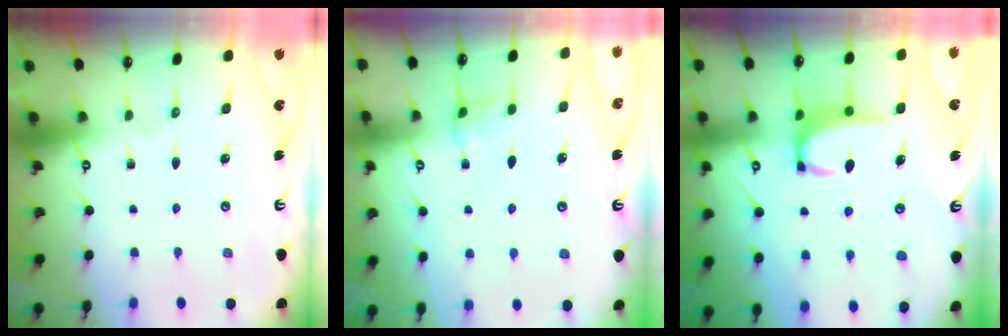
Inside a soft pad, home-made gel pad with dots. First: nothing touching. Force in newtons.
{"total": 2.7, "press": 2.7, "slide": 0.2}
{"total": 3.2, "press": 3.2, "slide": 0.4}